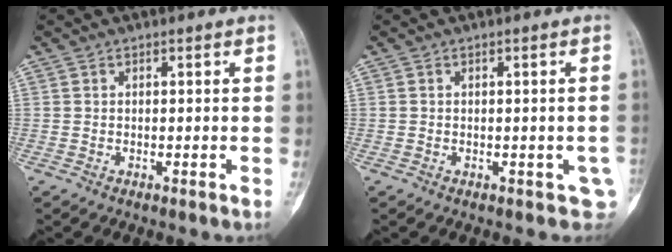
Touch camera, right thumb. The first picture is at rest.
{"total": 3.6, "force": [-0.7, 2.4, 2.6], "torque": [-0.011, -0.001, -0.002]}